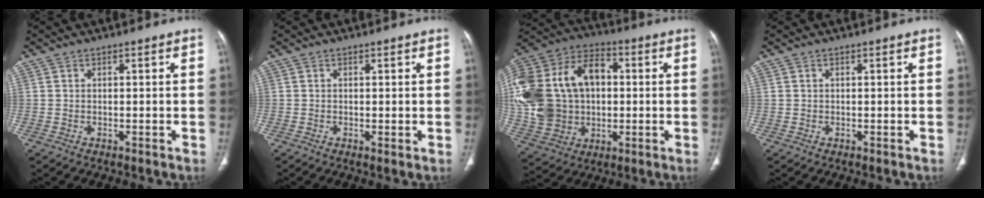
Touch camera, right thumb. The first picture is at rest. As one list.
[{"total": 0.6, "force": [0.0, 0.2, 0.6], "torque": [-0.015, -0.004, 0.000]}, {"total": 28.1, "force": [2.2, 20.6, 18.9], "torque": [-0.412, 0.041, 0.053]}, {"total": 0.0}]